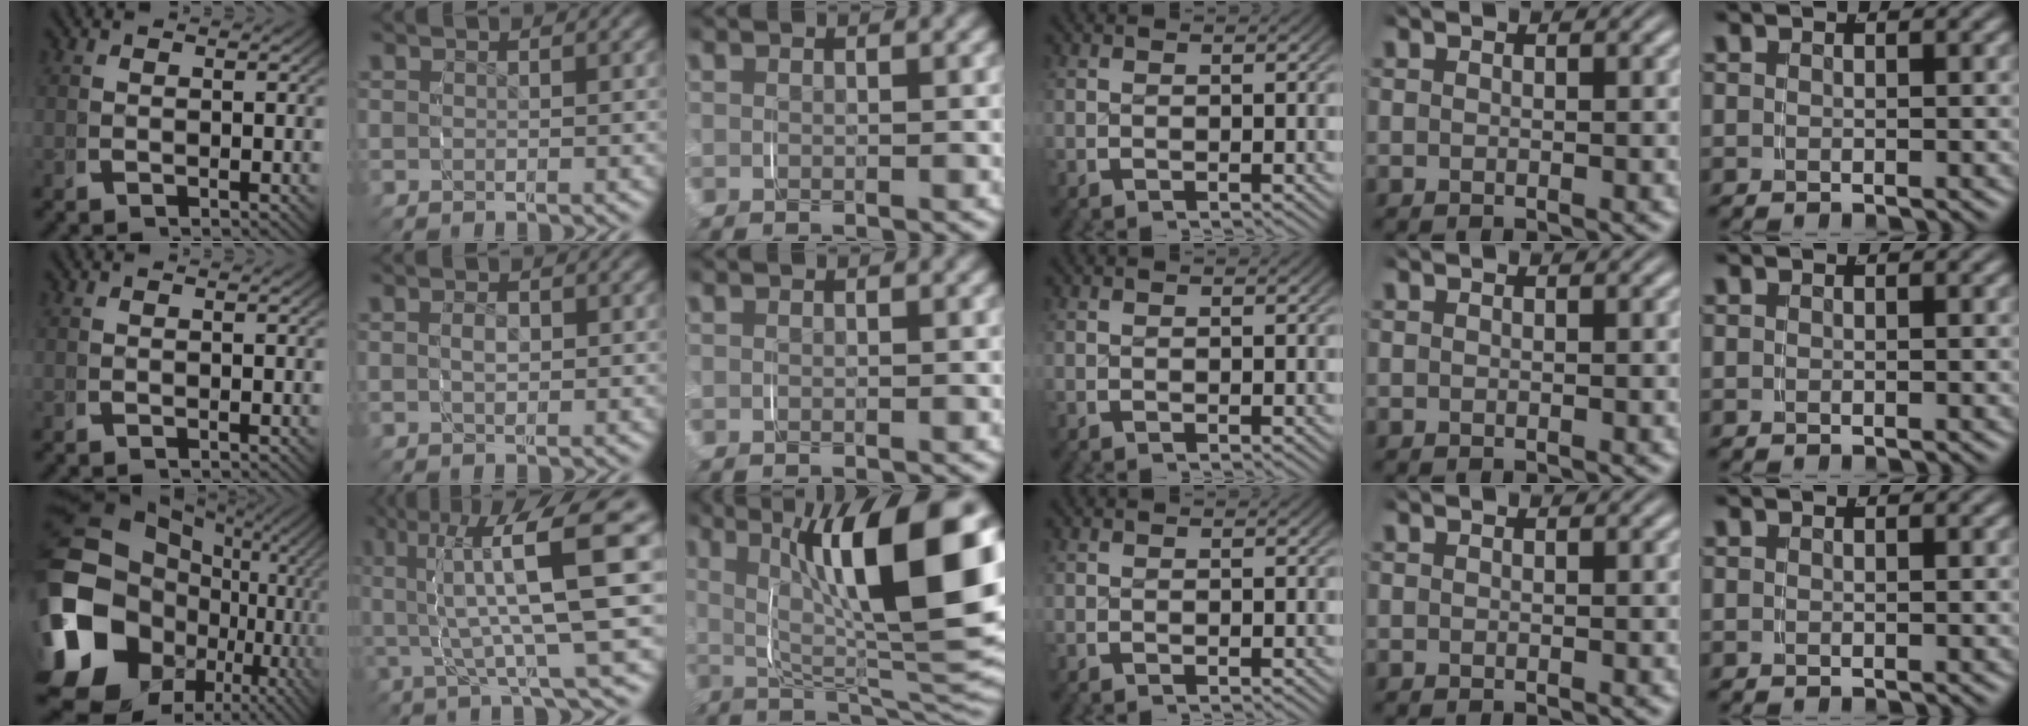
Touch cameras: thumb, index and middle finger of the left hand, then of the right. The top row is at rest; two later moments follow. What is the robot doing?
{"motion": "grasp_and_lifting", "object": "map"}